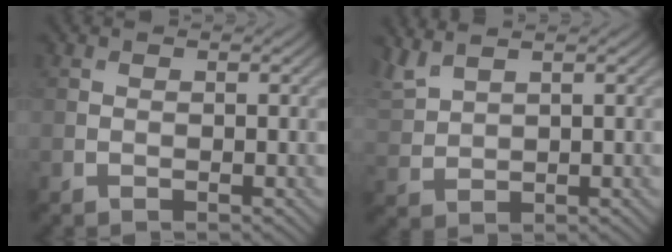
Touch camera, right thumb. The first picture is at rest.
{"total": 4.1, "force": [3.4, 0.9, 2.1], "torque": [-0.067, 0.016, 0.077]}